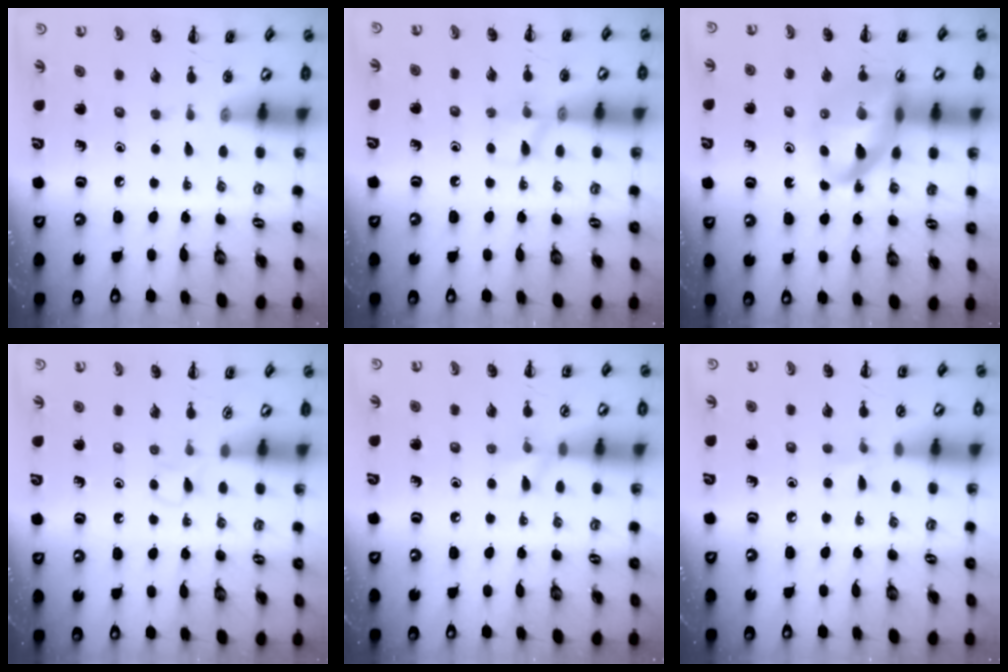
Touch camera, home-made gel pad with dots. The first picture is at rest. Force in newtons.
{"total": 7.6, "press": 7.5, "slide": 1.1}
{"total": 14.7, "press": 14.2, "slide": 3.9}
{"total": 2.8, "press": 2.6, "slide": 1.2}
{"total": 6.1, "press": 5.7, "slide": 2.2}
{"total": 4.1, "press": 3.8, "slide": 1.4}